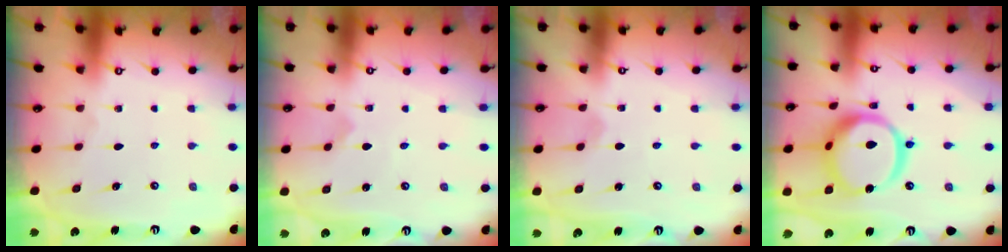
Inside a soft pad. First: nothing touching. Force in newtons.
{"total": 0.0}
{"total": 0.7, "press": 0.7, "slide": 0.1}
{"total": 17.7, "press": 17.6, "slide": 1.9}